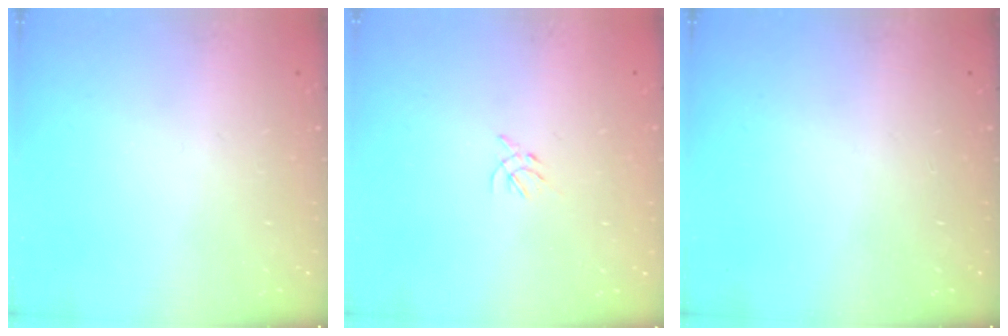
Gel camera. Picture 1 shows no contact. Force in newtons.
{"total": 2.3, "press": 2.2, "slide": 0.6}
{"total": 0.0}